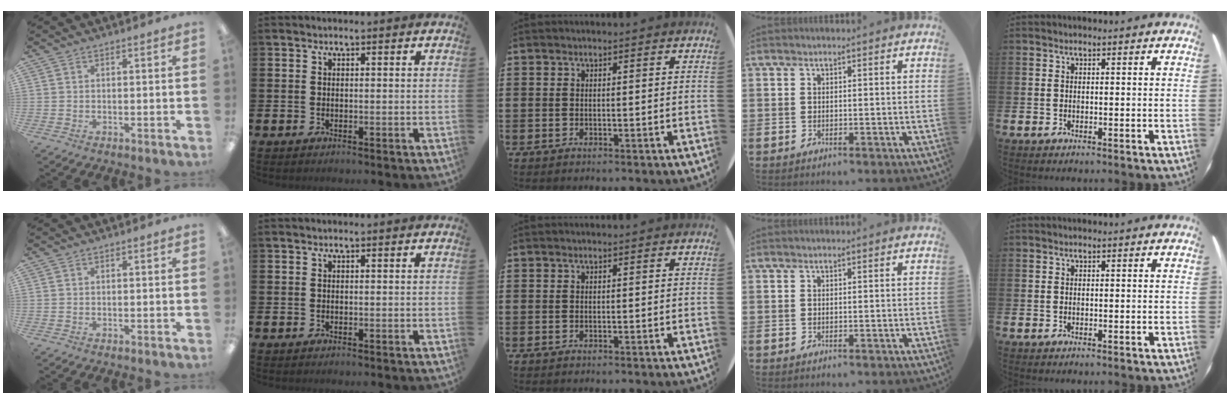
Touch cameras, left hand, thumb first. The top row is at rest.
{}